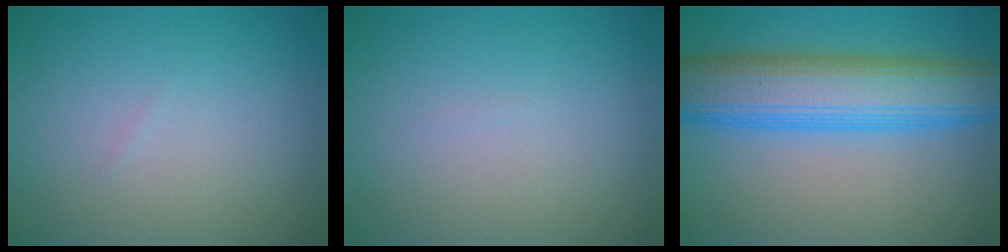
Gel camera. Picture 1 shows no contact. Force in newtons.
{"total": 0.0}
{"total": 9.6, "press": 9.6, "slide": 0.1}